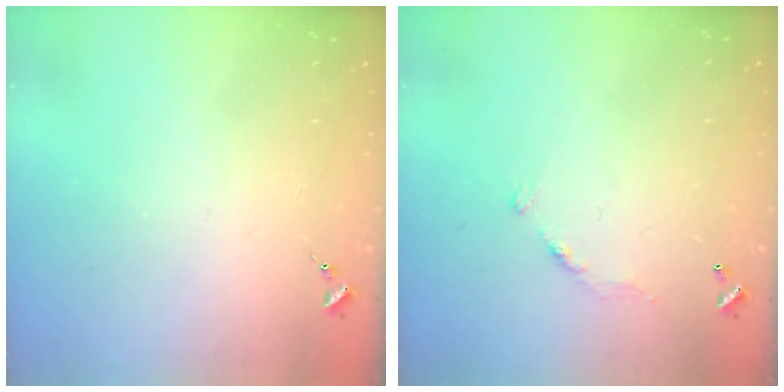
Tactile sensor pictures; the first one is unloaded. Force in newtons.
{"total": 6.0, "press": 6.0, "slide": 0.4}